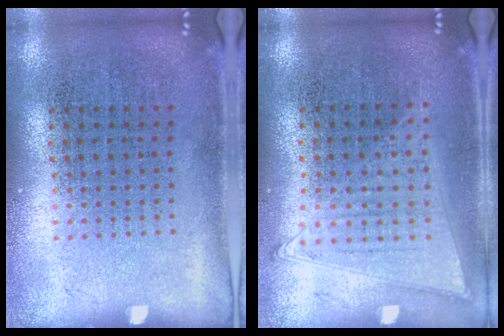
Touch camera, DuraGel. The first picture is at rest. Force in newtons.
{"total": 1.1, "press": 1.0, "slide": 0.3}